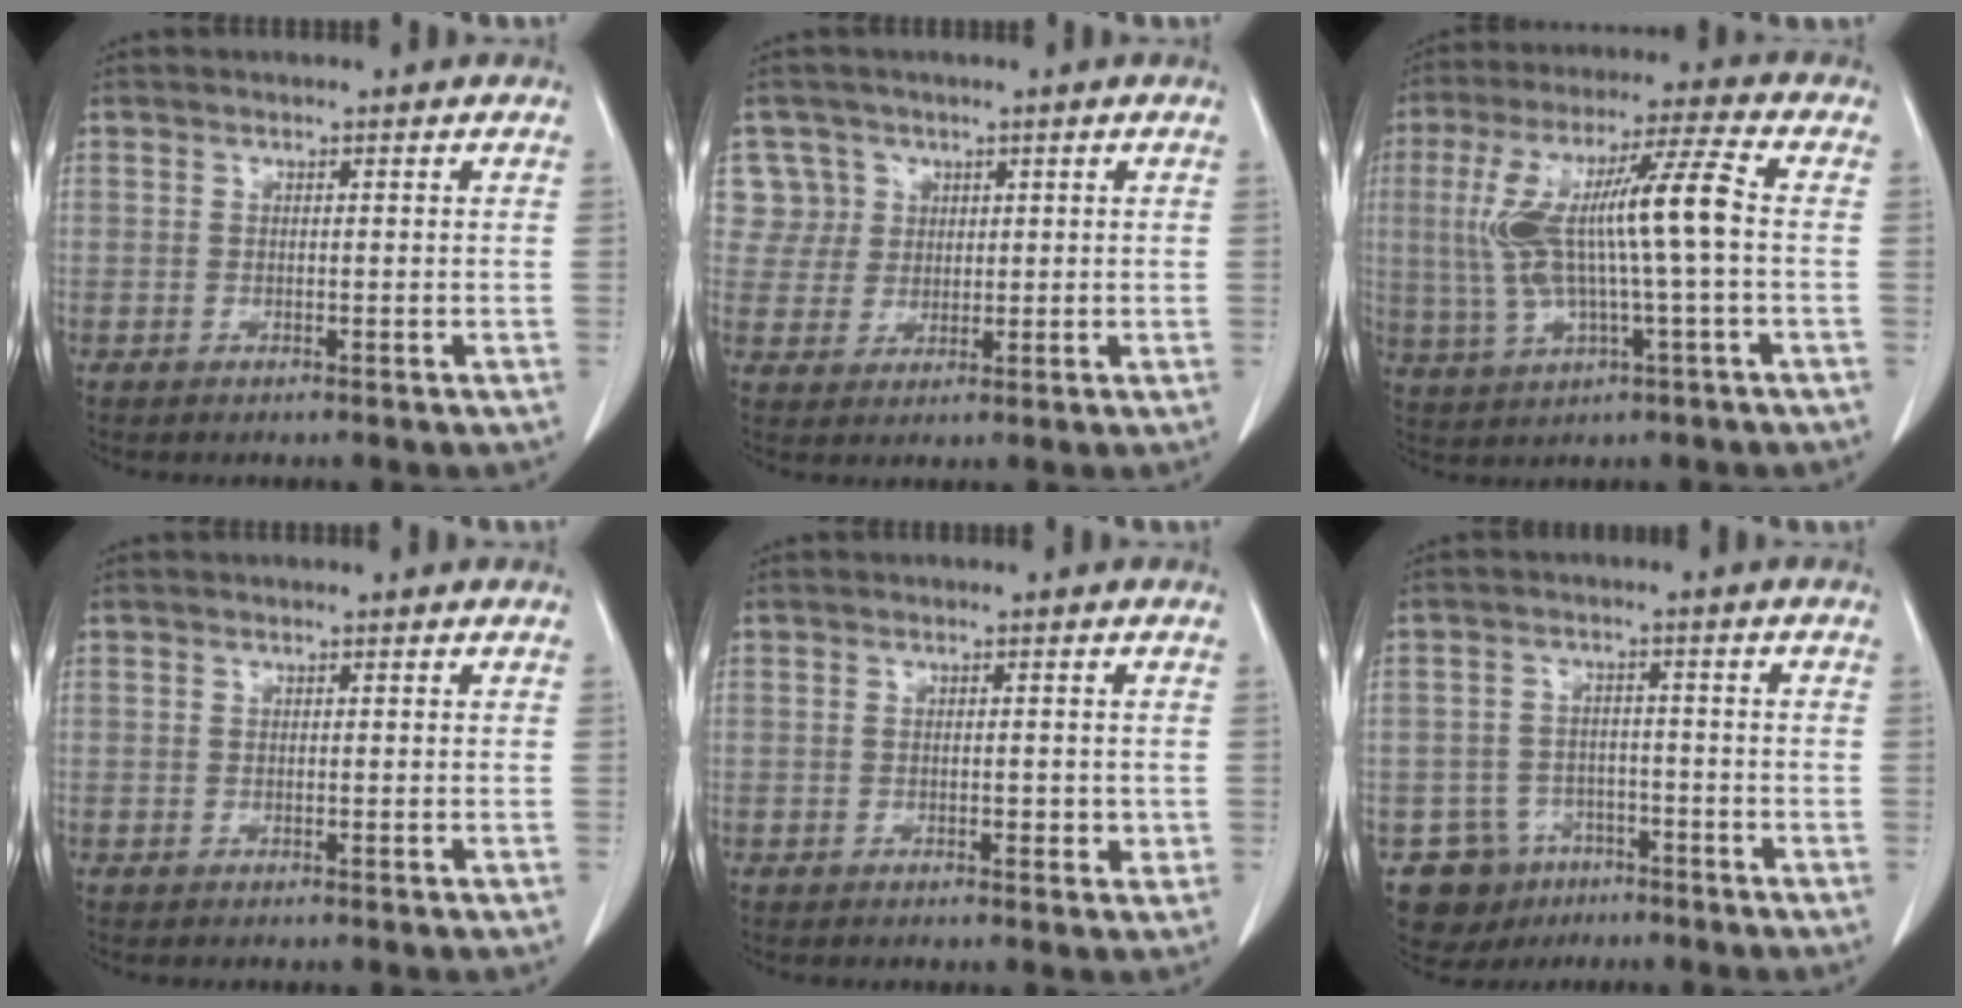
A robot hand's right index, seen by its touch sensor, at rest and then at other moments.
{"total": 5.3, "force": [2.3, 4.8, -0.5], "torque": [0.026, 0.009, 0.049]}
{"total": 13.8, "force": [0.5, 1.2, 13.8], "torque": [-0.279, 0.022, 0.012]}
{"total": 0.0}
{"total": 2.0, "force": [-0.2, 0.9, 1.7], "torque": [-0.026, -0.001, 0.000]}
{"total": 7.6, "force": [-4.3, 6.2, 0.5], "torque": [-0.009, 0.015, -0.058]}